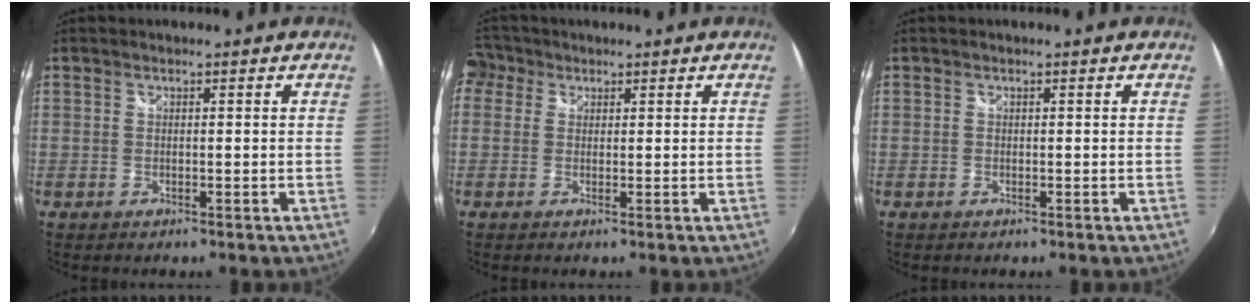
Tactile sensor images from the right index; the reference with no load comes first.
{"total": 6.9, "force": [0.9, 6.3, 2.7], "torque": [-0.077, 0.020, 0.004]}
{"total": 0.0}